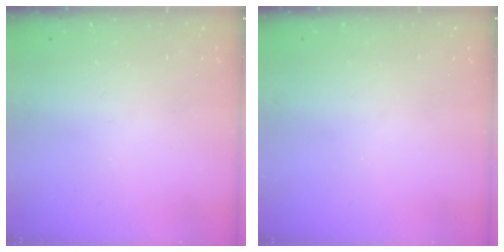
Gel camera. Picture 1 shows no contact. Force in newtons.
{"total": 0.0}